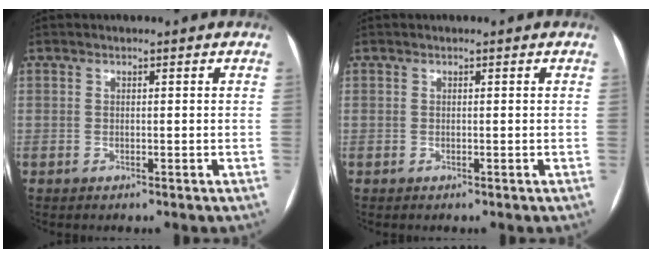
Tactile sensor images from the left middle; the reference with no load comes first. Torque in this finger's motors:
{"motor_torque": [0.01, 0.03, -0.01, 0.00]}